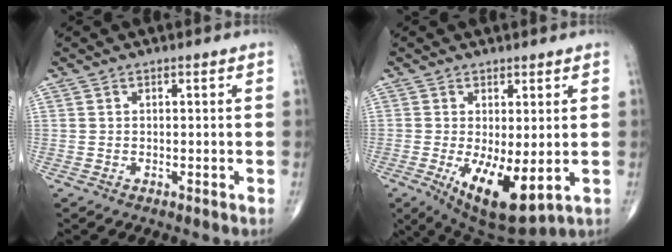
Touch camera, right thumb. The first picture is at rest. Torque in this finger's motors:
{"motor_torque": [2.27, 2.37, 0.61, -0.69, 0.39]}